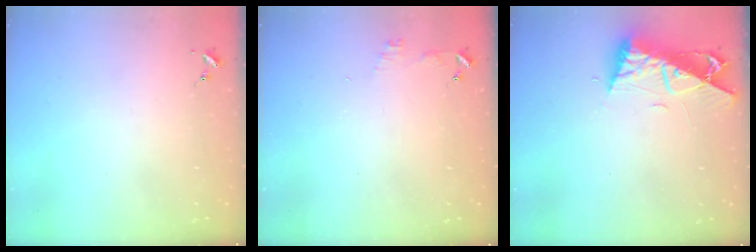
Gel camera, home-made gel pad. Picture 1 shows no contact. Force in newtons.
{"total": 4.6, "press": 4.5, "slide": 0.4}
{"total": 9.6, "press": 9.5, "slide": 1.2}